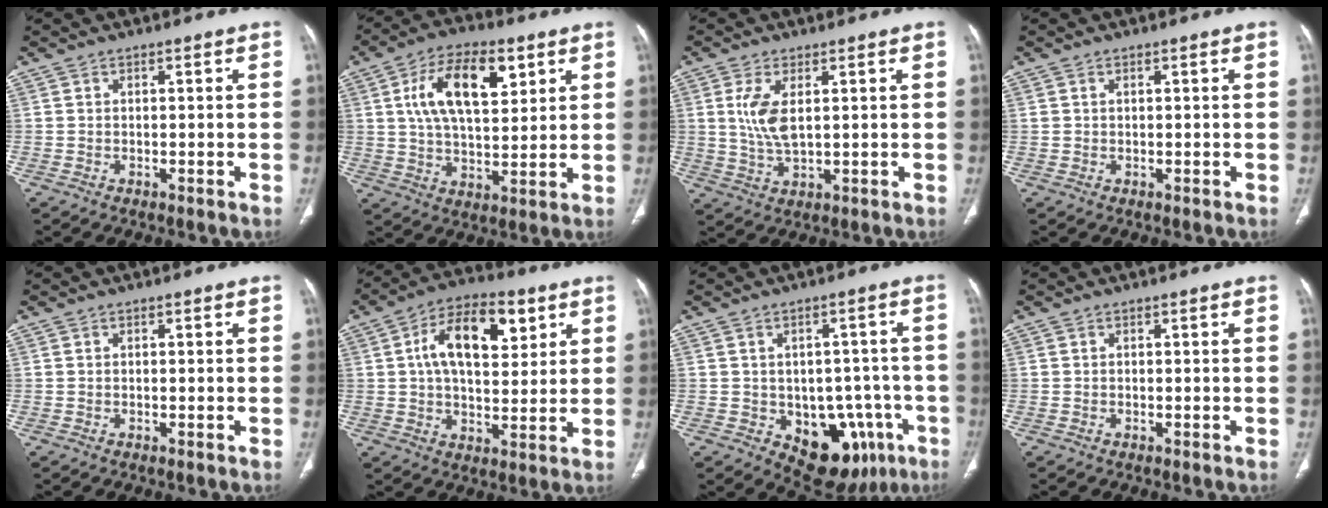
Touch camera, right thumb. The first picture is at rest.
{"total": 15.2, "force": [5.5, 7.6, 12.0], "torque": [-0.186, -0.008, 0.097]}
{"total": 6.5, "force": [1.6, 2.7, 5.7], "torque": [-0.125, -0.012, 0.039]}
{"total": 0.7, "force": [0.3, 0.5, 0.5], "torque": [-0.012, 0.008, 0.010]}
{"total": 0.0}
{"total": 15.3, "force": [5.1, 8.3, 11.9], "torque": [-0.166, 0.000, 0.079]}
{"total": 14.1, "force": [-5.3, 9.4, 9.1], "torque": [-0.062, 0.025, -0.054]}
{"total": 0.0}